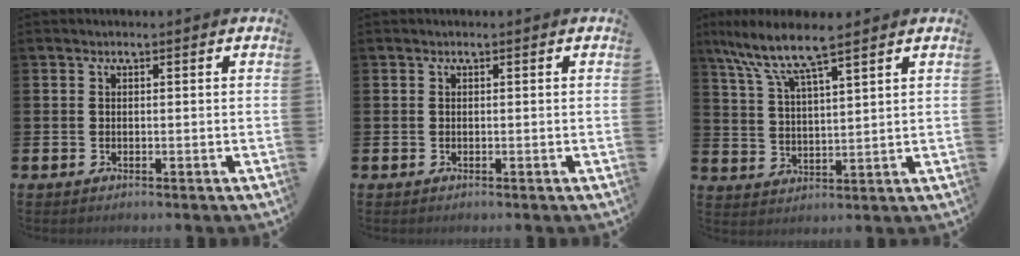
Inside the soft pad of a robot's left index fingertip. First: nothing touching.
{"total": 0.0}
{"total": 7.4, "force": [6.2, 1.0, 3.8], "torque": [-0.099, -0.025, 0.107]}